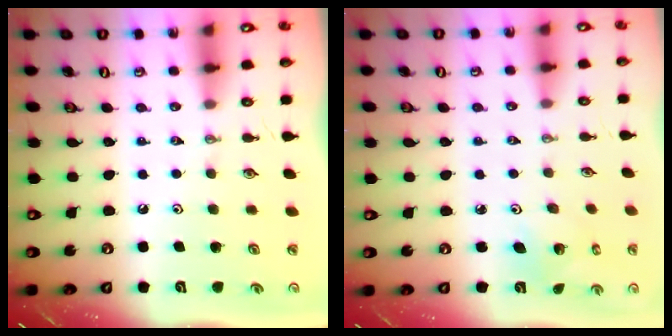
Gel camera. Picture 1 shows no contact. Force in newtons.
{"total": 3.2, "press": 3.2, "slide": 0.2}